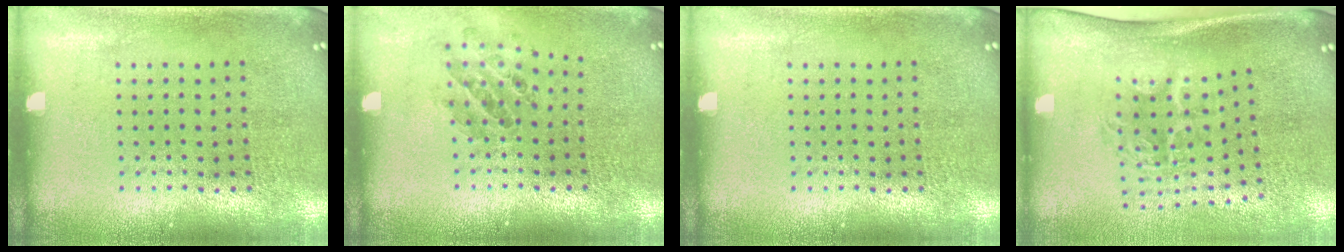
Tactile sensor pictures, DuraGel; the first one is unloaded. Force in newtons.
{"total": 0.8, "press": 0.8, "slide": 0.0}
{"total": 0.0}
{"total": 1.9, "press": 1.2, "slide": 1.4}